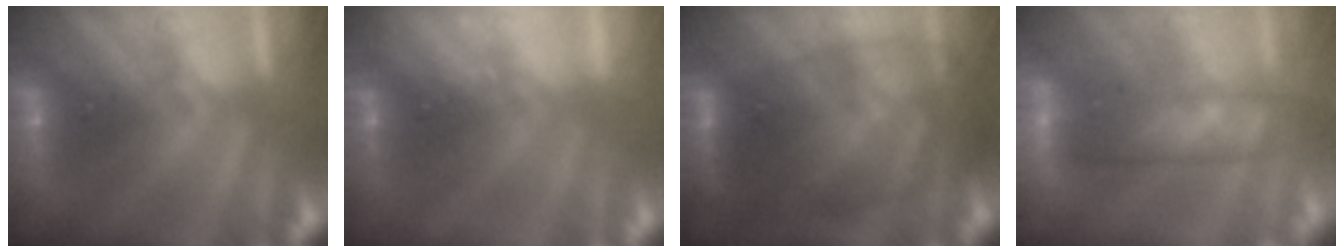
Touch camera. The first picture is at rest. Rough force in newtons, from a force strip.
{"total": 2.3}
{"total": 10.2}
{"total": 3.7}